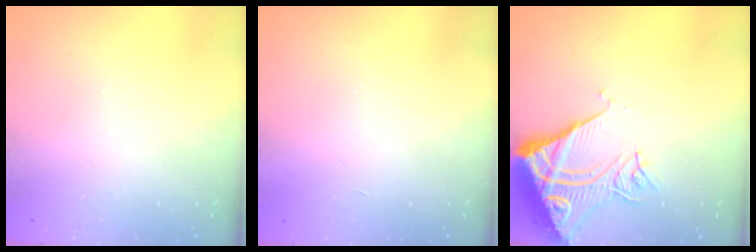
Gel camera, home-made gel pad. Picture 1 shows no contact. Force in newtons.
{"total": 1.7, "press": 1.7, "slide": 0.1}
{"total": 13.1, "press": 13.0, "slide": 1.7}